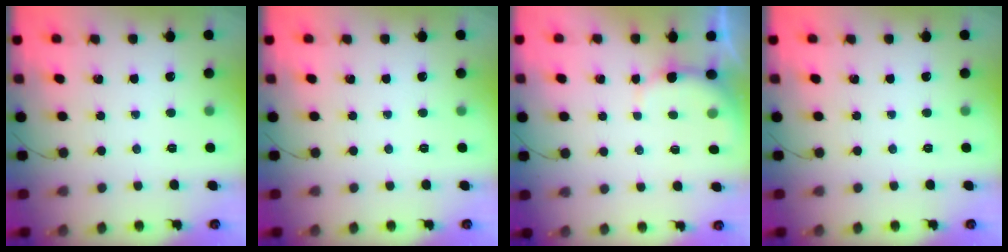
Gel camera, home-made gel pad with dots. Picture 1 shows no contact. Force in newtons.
{"total": 0.0}
{"total": 3.0, "press": 2.9, "slide": 0.8}
{"total": 0.0}